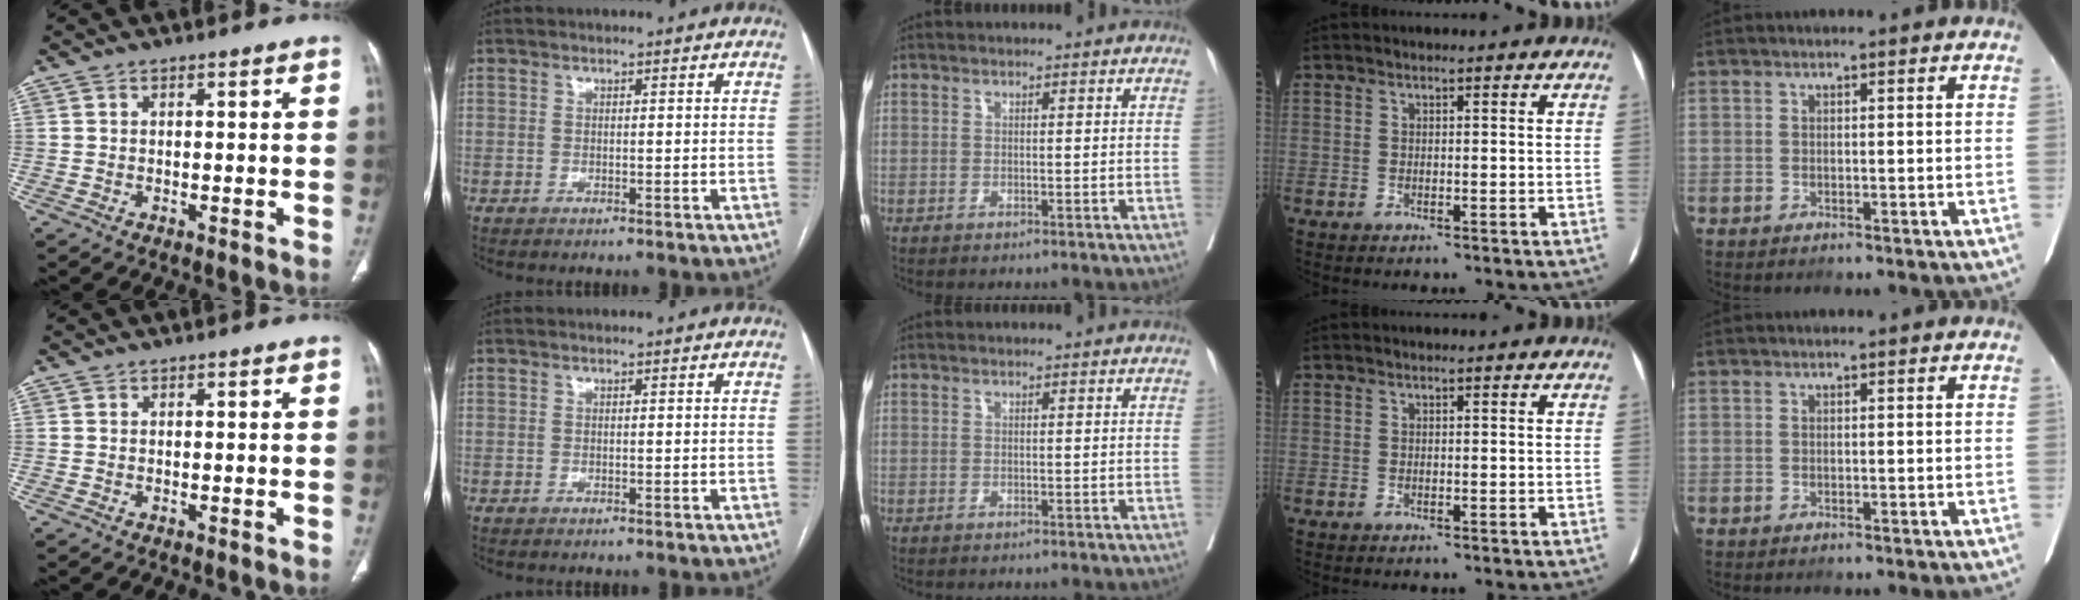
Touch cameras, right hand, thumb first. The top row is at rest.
{}